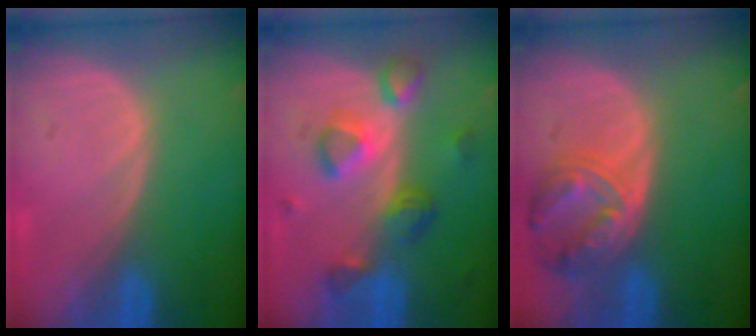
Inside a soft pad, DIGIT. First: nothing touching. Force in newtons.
{"total": 7.8, "press": 6.9, "slide": 3.5}
{"total": 8.1, "press": 7.0, "slide": 4.0}